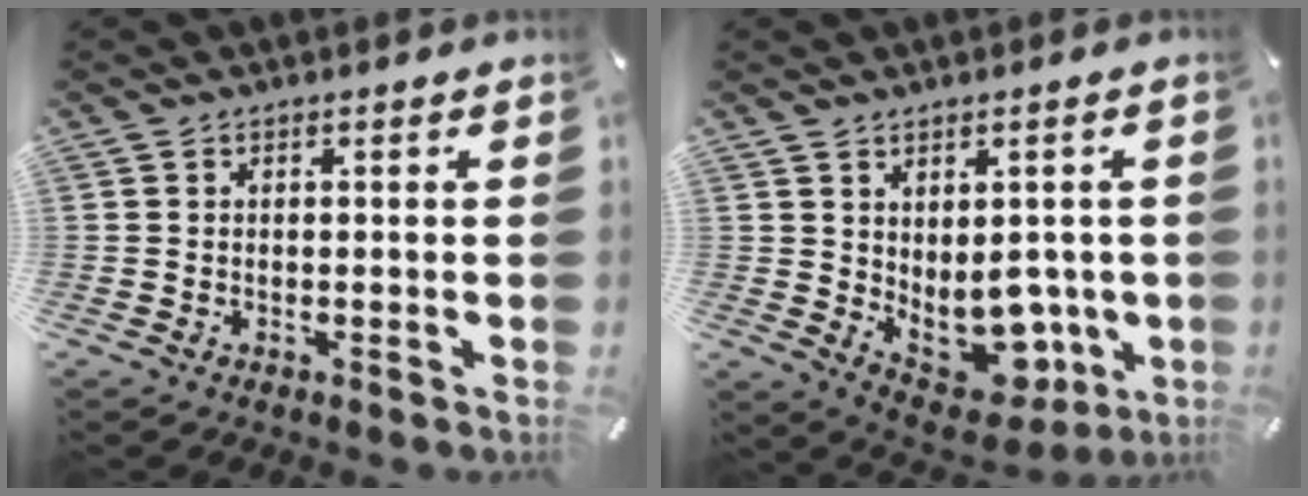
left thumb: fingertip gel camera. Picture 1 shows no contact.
{"total": 9.7, "force": [-0.4, 7.7, 5.9], "torque": [-0.055, -0.029, 0.009]}